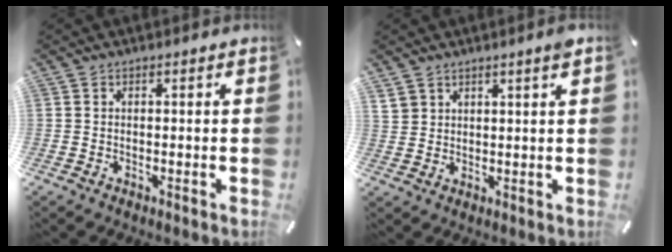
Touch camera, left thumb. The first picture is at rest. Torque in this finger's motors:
{"motor_torque": [0.85, -0.29, 0.13, -0.23, 0.03]}